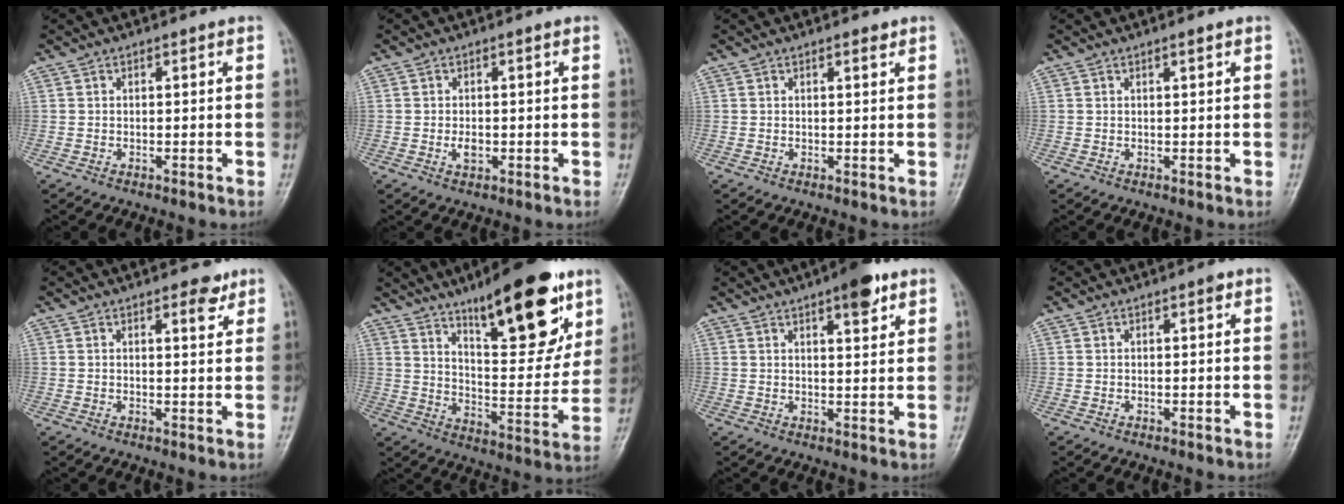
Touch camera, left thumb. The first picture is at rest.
{"total": 2.1, "force": [-0.2, 1.2, 1.7], "torque": [-0.026, -0.002, -0.004]}
{"total": 1.2, "force": [0.9, 0.3, 0.7], "torque": [-0.009, -0.005, 0.012]}
{"total": 0.9, "force": [0.6, 0.1, 0.7], "torque": [-0.009, -0.003, 0.010]}
{"total": 3.2, "force": [2.1, 1.2, 2.0], "torque": [-0.017, -0.012, 0.027]}
{"total": 21.5, "force": [12.9, 7.0, 15.7], "torque": [-0.186, -0.069, 0.204]}
{"total": 7.1, "force": [4.2, 2.2, 5.2], "torque": [-0.059, -0.018, 0.055]}
{"total": 0.9, "force": [0.5, 0.3, 0.7], "torque": [-0.010, 0.000, 0.004]}